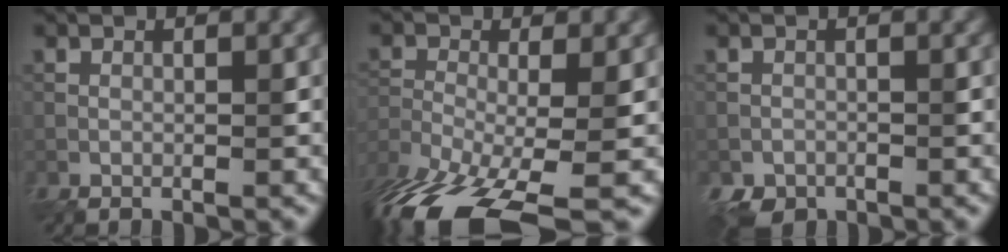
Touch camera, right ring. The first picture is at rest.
{"total": 11.7, "force": [-8.4, 3.3, 7.4], "torque": [-0.155, -0.020, -0.140]}
{"total": 2.5, "force": [-1.9, 1.6, 0.3], "torque": [-0.003, -0.009, -0.032]}